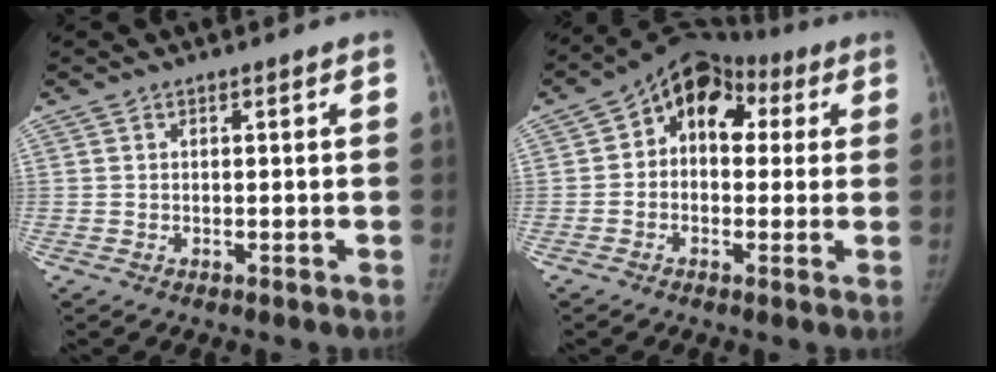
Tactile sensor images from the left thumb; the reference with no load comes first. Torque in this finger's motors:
{"motor_torque": [-0.26, 0.70, 0.03, 0.03, 0.06]}